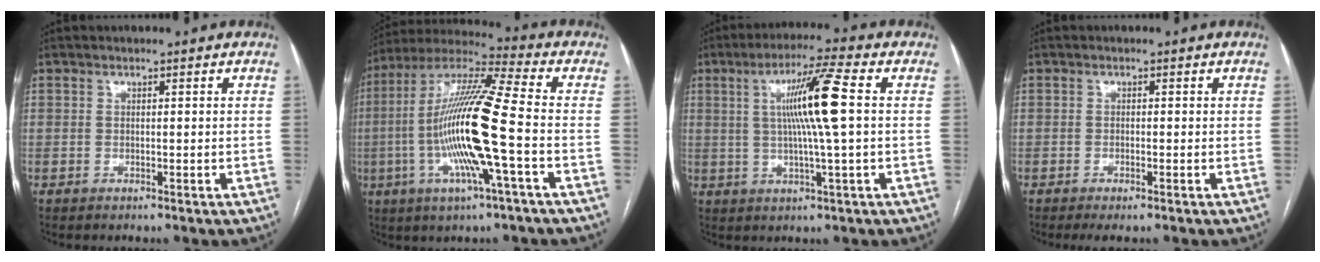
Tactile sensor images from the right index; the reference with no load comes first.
{"total": 17.7, "force": [-3.4, 0.3, 17.4], "torque": [-0.345, -0.004, -0.073]}
{"total": 10.4, "force": [1.5, -1.0, 10.2], "torque": [-0.181, 0.004, 0.026]}
{"total": 1.6, "force": [-1.0, 0.1, 1.3], "torque": [-0.026, -0.004, -0.015]}